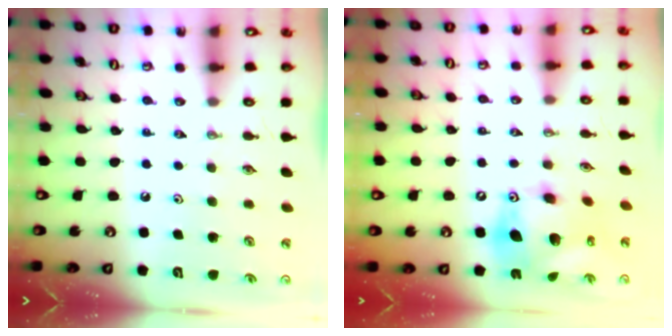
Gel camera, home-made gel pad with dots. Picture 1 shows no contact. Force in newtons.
{"total": 16.6, "press": 16.5, "slide": 1.8}